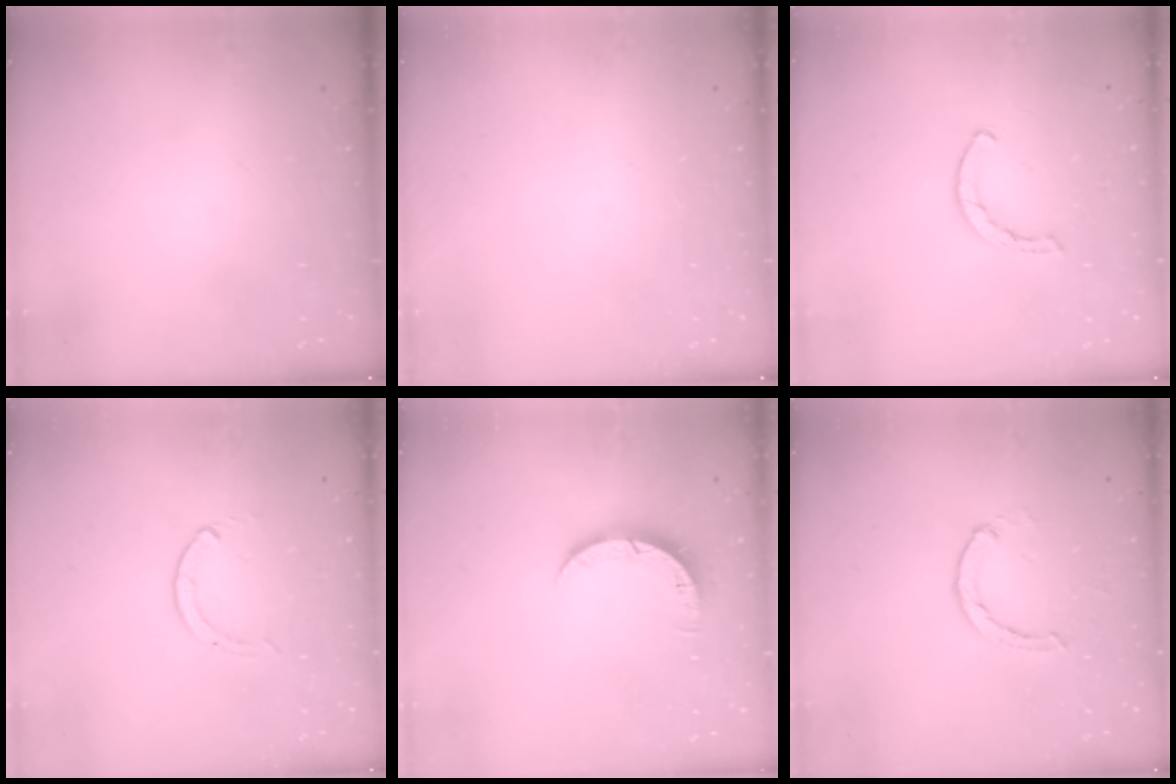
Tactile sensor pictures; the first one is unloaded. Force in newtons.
{"total": 0.0}
{"total": 2.0, "press": 2.0, "slide": 0.2}
{"total": 0.0}
{"total": 4.4, "press": 4.4, "slide": 0.3}
{"total": 1.8, "press": 1.8, "slide": 0.2}